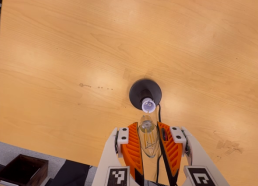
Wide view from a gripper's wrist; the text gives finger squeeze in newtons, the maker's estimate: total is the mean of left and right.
{"total": 13.2, "left": 13.9, "right": 12.6}